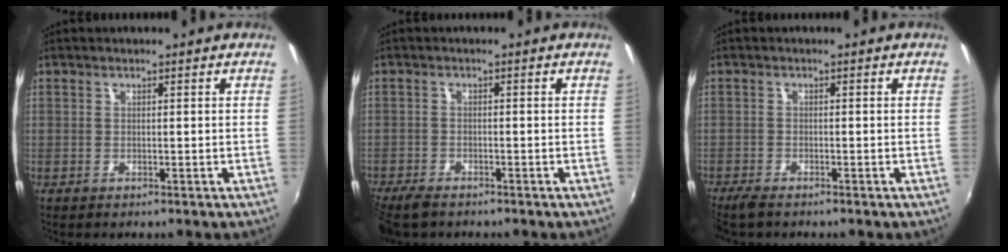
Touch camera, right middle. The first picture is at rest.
{"total": 5.7, "force": [-4.8, 1.8, 2.5], "torque": [-0.073, -0.026, -0.093]}
{"total": 3.5, "force": [-3.0, 0.8, 1.6], "torque": [-0.043, -0.015, -0.059]}